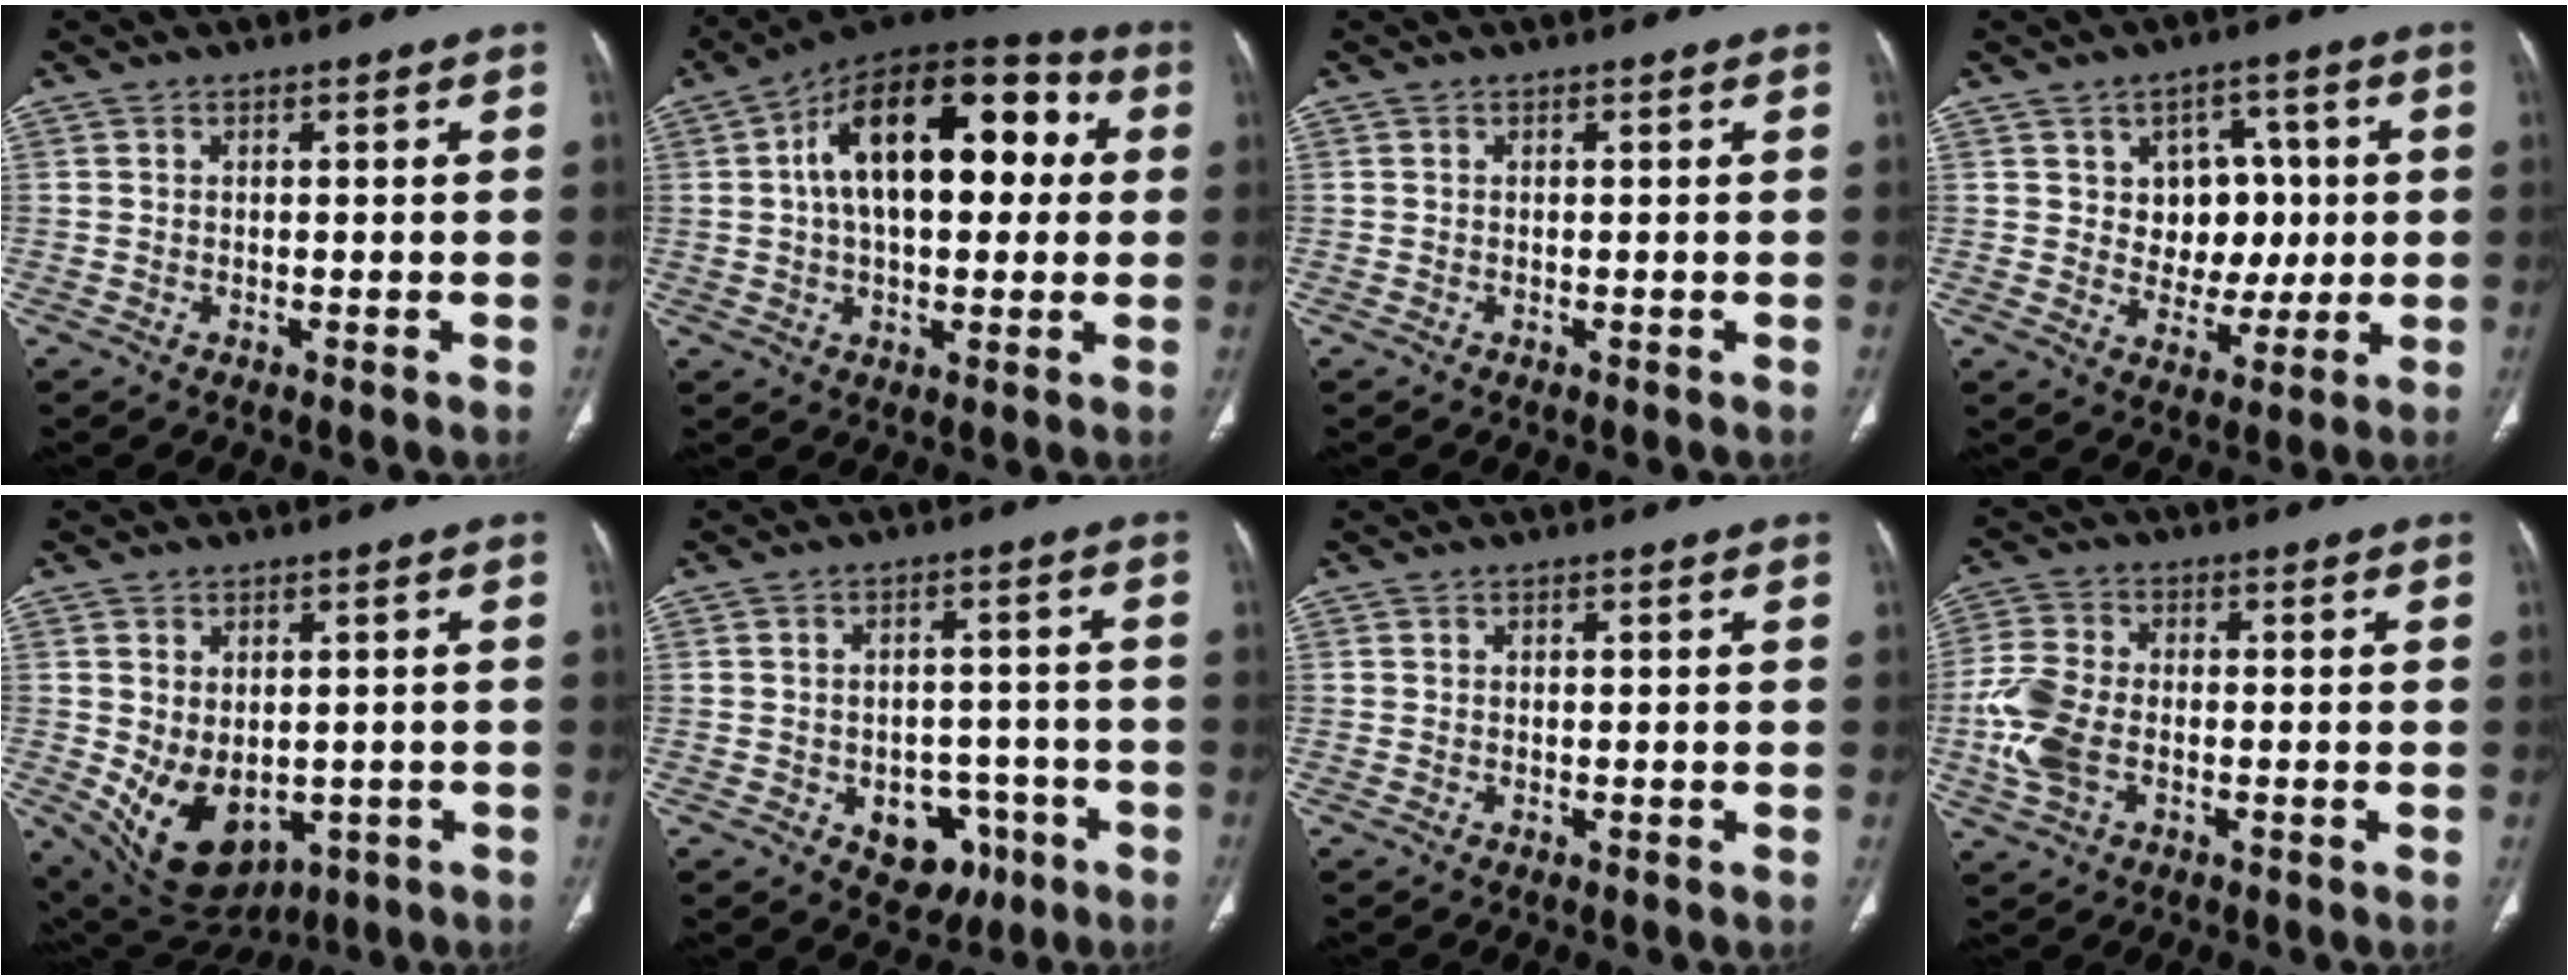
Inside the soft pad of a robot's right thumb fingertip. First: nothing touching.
{"total": 22.0, "force": [4.0, 11.8, 18.1], "torque": [-0.253, 0.034, 0.051]}
{"total": 0.0}
{"total": 9.9, "force": [1.8, 7.8, 5.9], "torque": [-0.029, -0.001, 0.033]}
{"total": 11.7, "force": [-2.1, 8.1, 8.2], "torque": [-0.121, -0.006, 0.000]}
{"total": 8.4, "force": [-3.6, 6.2, 4.4], "torque": [-0.024, 0.030, -0.037]}
{"total": 0.0}
{"total": 9.2, "force": [-1.8, 5.8, 6.9], "torque": [-0.164, 0.008, -0.039]}